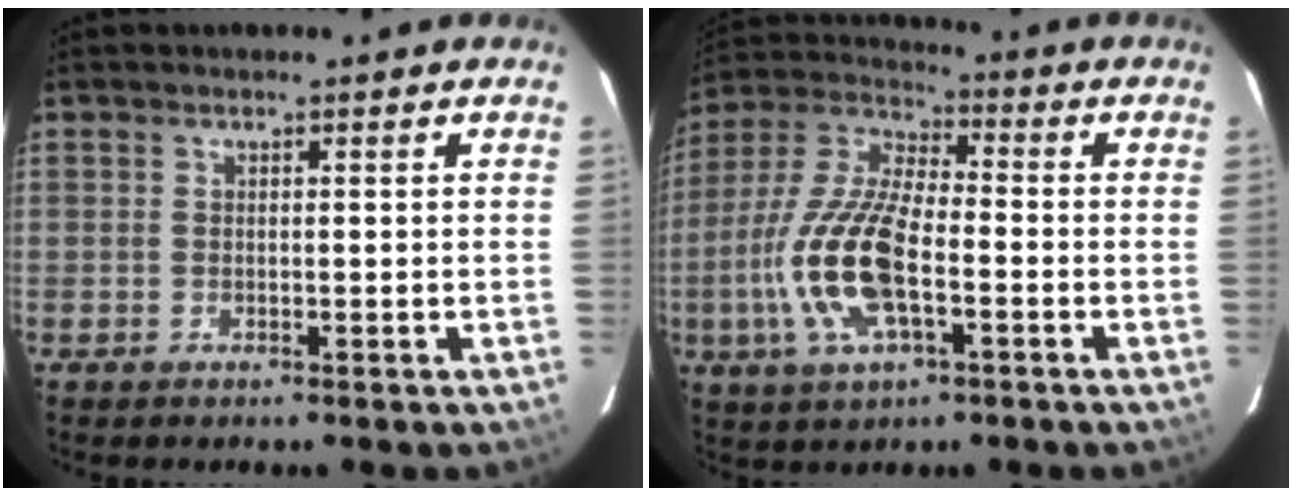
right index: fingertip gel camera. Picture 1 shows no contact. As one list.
[{"total": 16.0, "force": [-4.3, 6.0, 14.1], "torque": [-0.303, -0.003, -0.086]}]